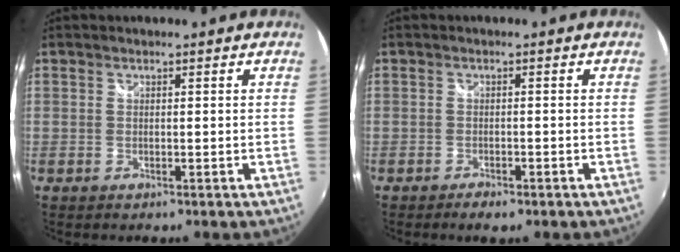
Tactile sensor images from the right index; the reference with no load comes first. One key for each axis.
{"total": 2.8, "fx": -2.1, "fy": 1.0, "fz": 1.6, "tx": -0.038, "ty": -0.008, "tz": -0.036}